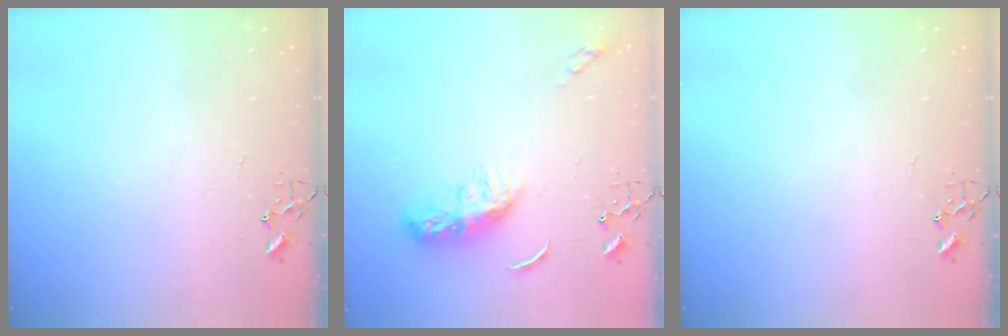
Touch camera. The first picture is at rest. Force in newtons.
{"total": 8.9, "press": 8.9, "slide": 0.6}
{"total": 0.0}